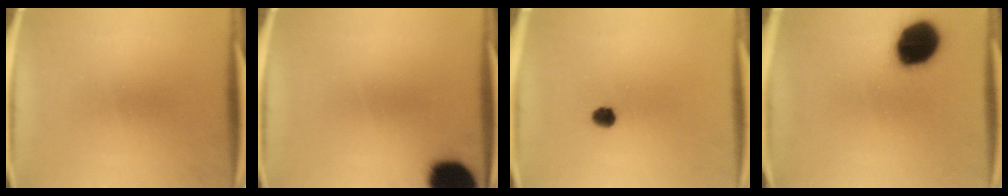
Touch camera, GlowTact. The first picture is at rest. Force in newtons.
{"total": 15.9}
{"total": 2.7}
{"total": 14.8}